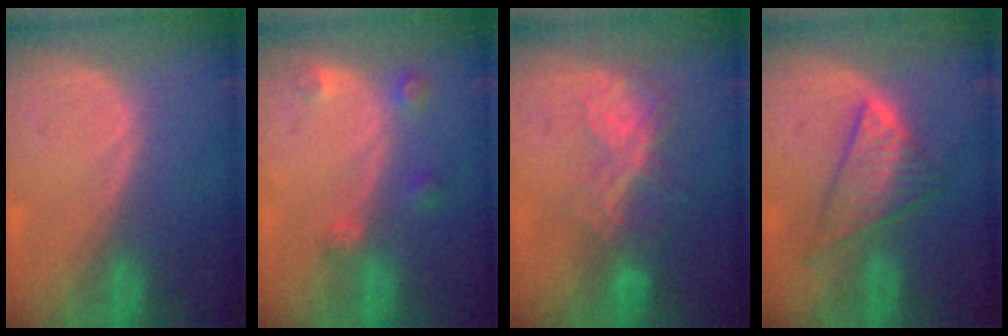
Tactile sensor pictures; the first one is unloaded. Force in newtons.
{"total": 3.0, "press": 2.9, "slide": 0.6}
{"total": 6.6, "press": 5.8, "slide": 3.2}
{"total": 6.5, "press": 6.5, "slide": 0.2}